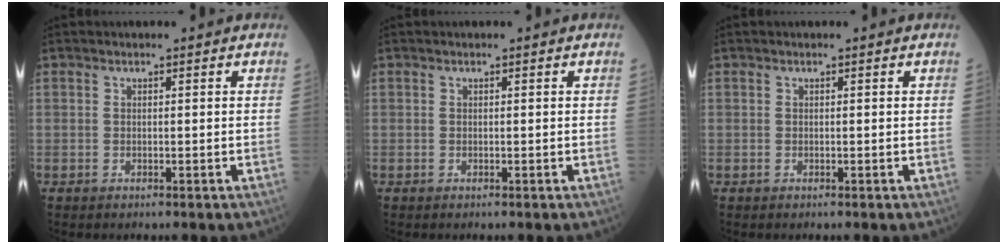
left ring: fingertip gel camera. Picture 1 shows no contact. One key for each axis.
{"total": 0.0}
{"total": 0.0}